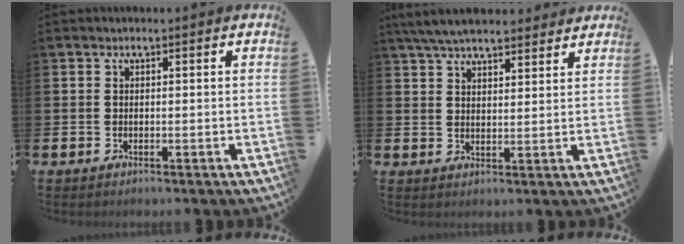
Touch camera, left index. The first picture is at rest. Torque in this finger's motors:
{"motor_torque": [1.09, -1.04, 0.41, 0.21]}